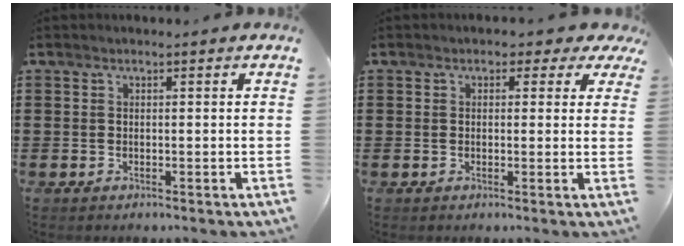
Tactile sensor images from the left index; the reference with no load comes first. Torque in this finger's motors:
{"motor_torque": [1.33, -0.82, 0.17, 0.00]}